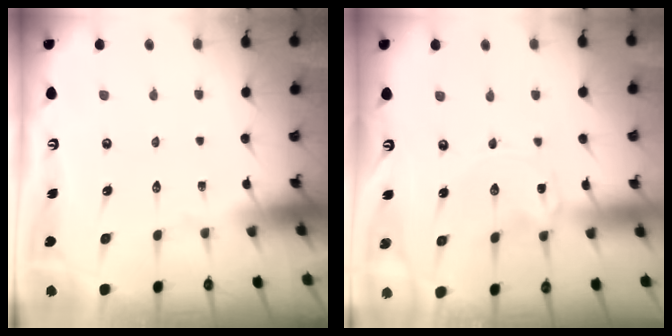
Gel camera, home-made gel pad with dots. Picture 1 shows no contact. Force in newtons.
{"total": 0.0}